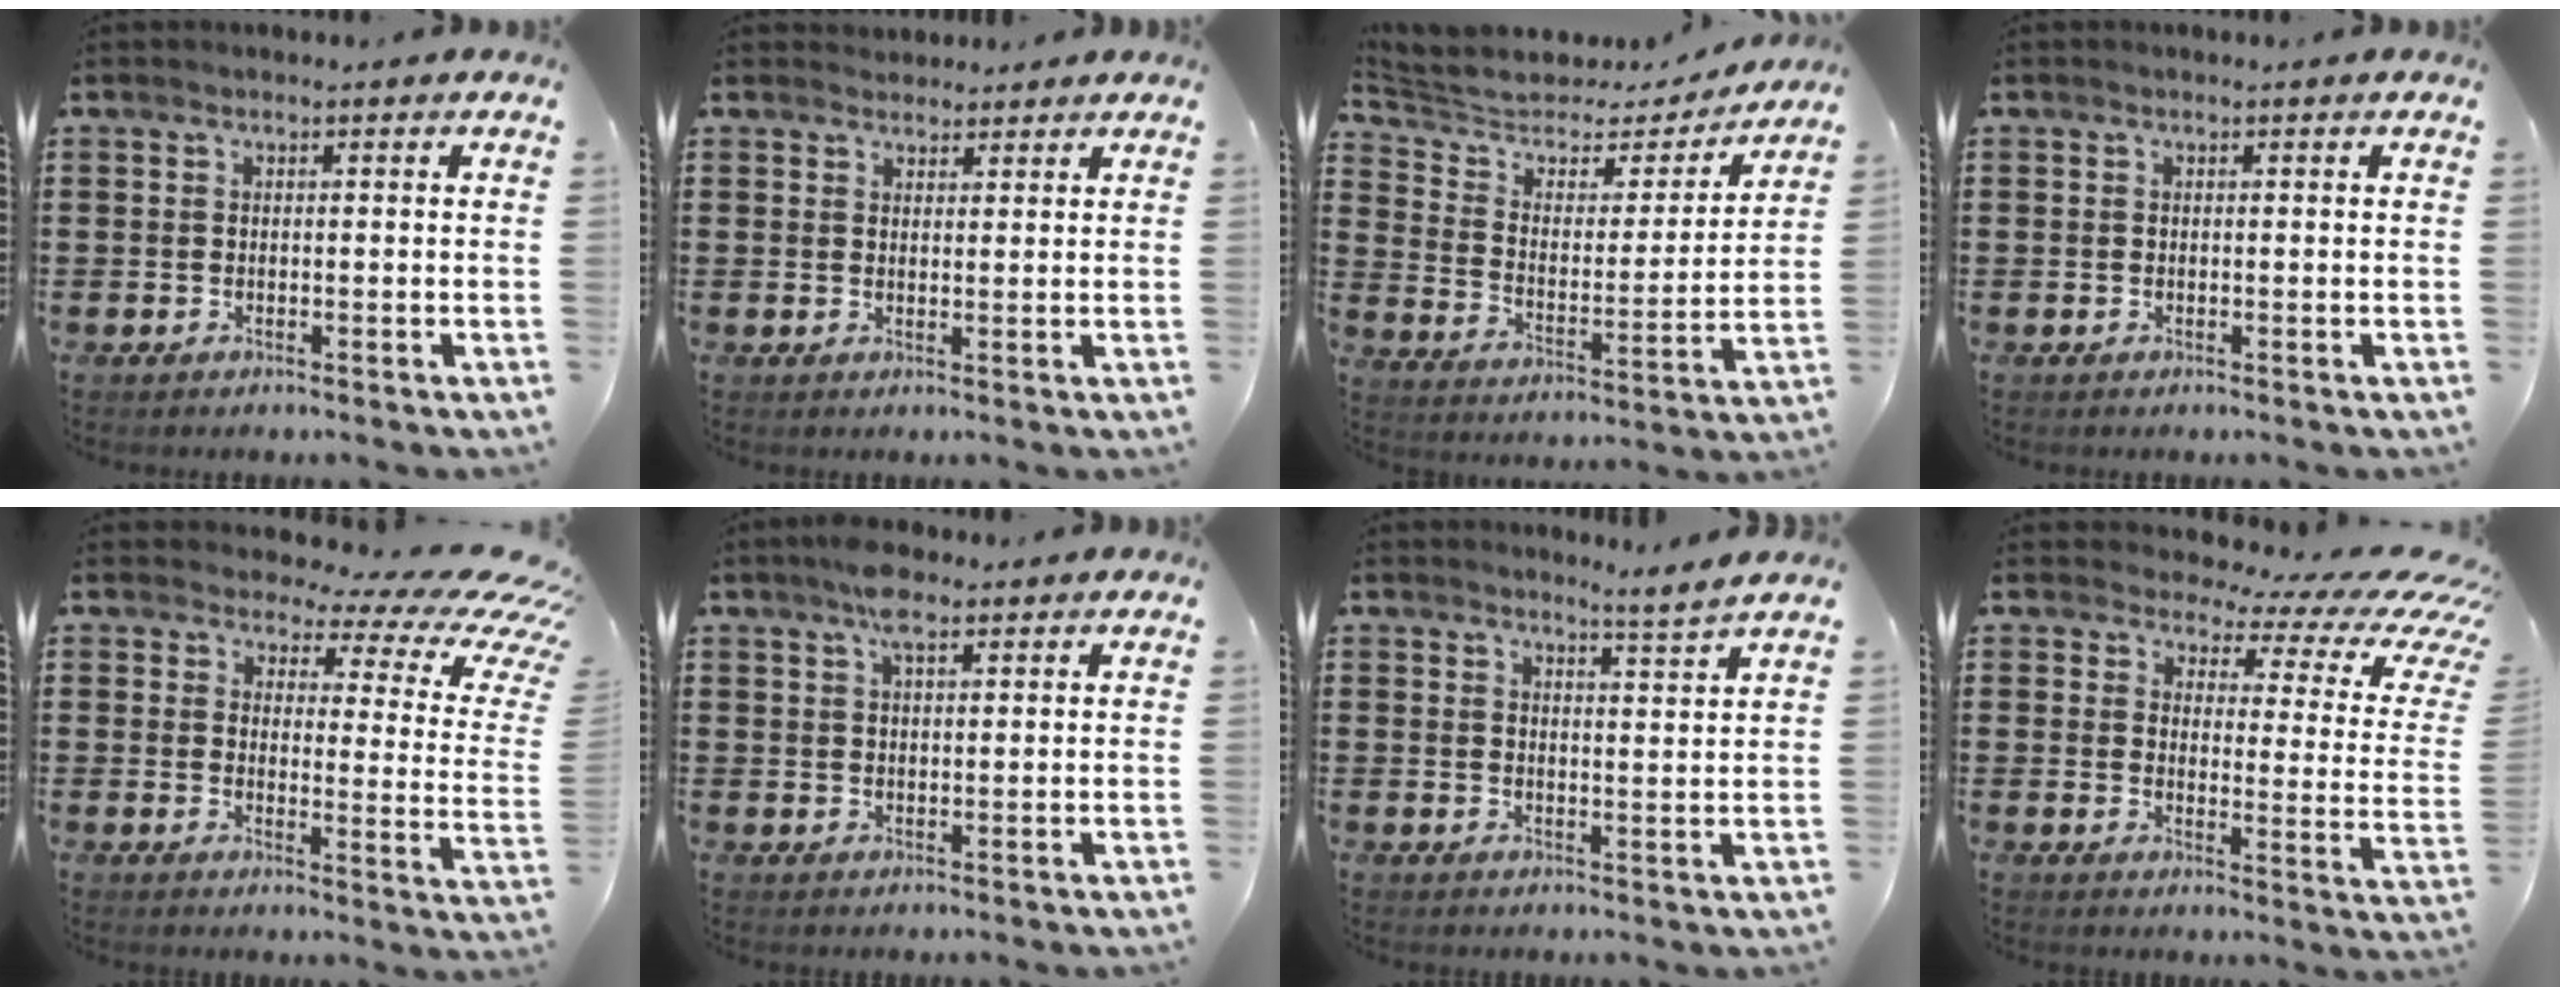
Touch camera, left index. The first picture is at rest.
{"total": 2.0, "force": [1.9, 0.6, -0.1], "torque": [-0.003, 0.002, 0.038]}
{"total": 5.2, "force": [4.3, 2.5, 1.4], "torque": [-0.058, -0.030, 0.069]}
{"total": 0.0}
{"total": 5.8, "force": [4.2, 2.2, 3.3], "torque": [-0.059, -0.034, 0.068]}
{"total": 4.4, "force": [2.9, 1.5, 3.0], "torque": [-0.065, 0.006, 0.053]}
{"total": 3.3, "force": [3.1, -0.9, 0.8], "torque": [-0.025, -0.014, 0.055]}
{"total": 5.2, "force": [4.1, 2.1, 2.4], "torque": [-0.054, -0.031, 0.065]}